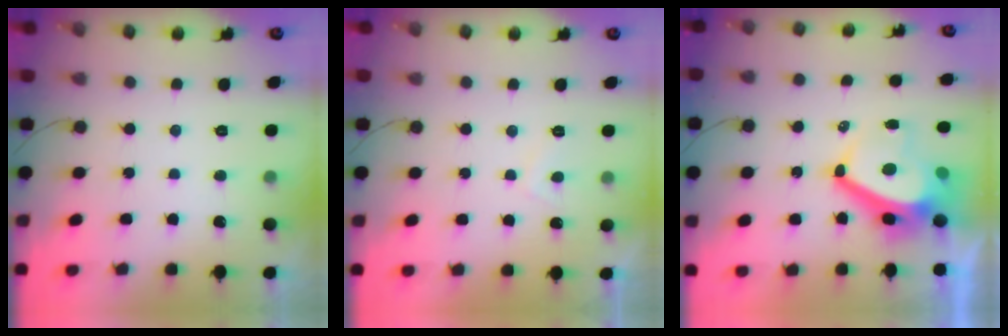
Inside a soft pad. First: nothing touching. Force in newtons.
{"total": 2.3, "press": 2.3, "slide": 0.5}
{"total": 10.9, "press": 10.9, "slide": 0.9}